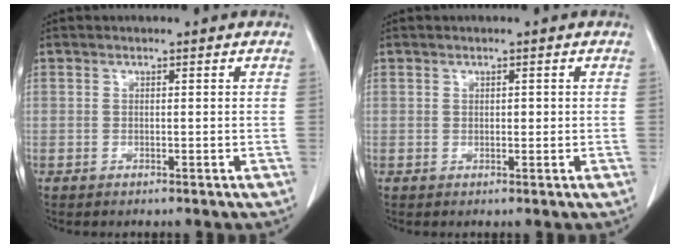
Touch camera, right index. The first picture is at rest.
{"total": 0.7, "force": [0.0, 0.5, 0.5], "torque": [-0.005, 0.001, -0.001]}